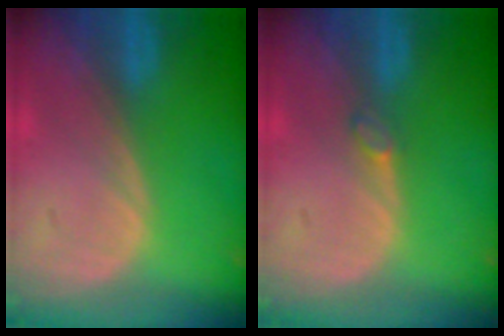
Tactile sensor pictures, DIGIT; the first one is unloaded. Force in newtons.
{"total": 1.2, "press": 1.1, "slide": 0.2}